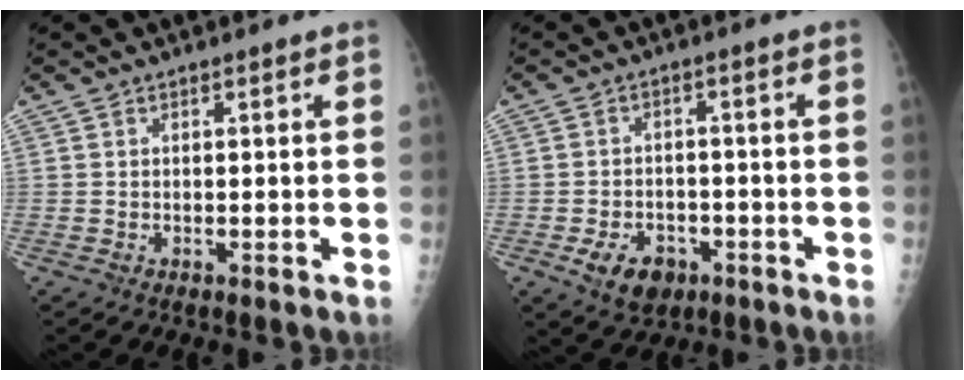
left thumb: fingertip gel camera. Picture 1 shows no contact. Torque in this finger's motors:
{"motor_torque": [-0.16, 0.80, 0.54, 0.25, 0.03]}